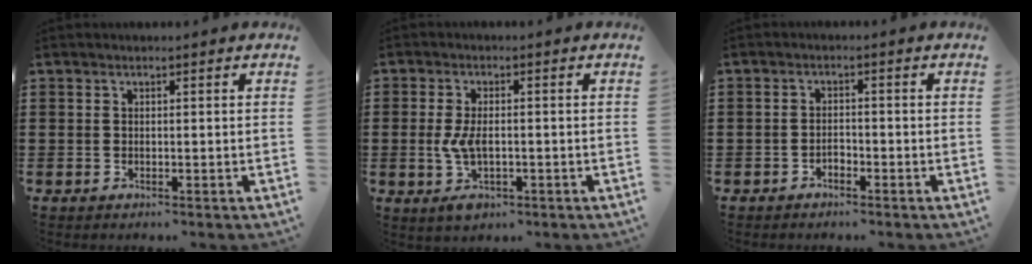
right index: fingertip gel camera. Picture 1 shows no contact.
{"total": 4.5, "force": [-0.8, 2.3, 3.8], "torque": [-0.082, 0.001, -0.017]}
{"total": 1.3, "force": [-1.0, 0.6, 0.6], "torque": [-0.015, -0.001, -0.020]}